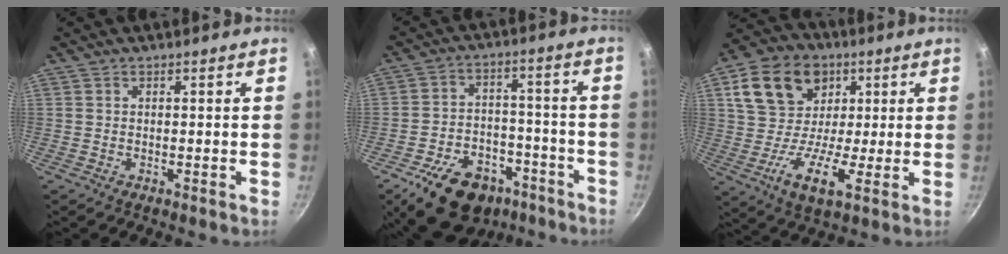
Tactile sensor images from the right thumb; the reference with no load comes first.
{"total": 18.4, "force": [-11.6, 11.3, 8.7], "torque": [-0.110, 0.068, -0.168]}
{"total": 16.8, "force": [4.4, 12.7, 10.1], "torque": [-0.147, 0.002, 0.066]}